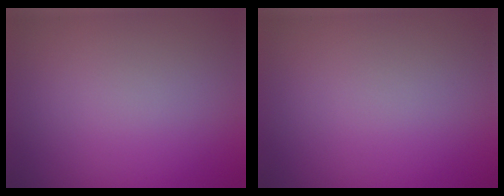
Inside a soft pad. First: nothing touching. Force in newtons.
{"total": 0.0}